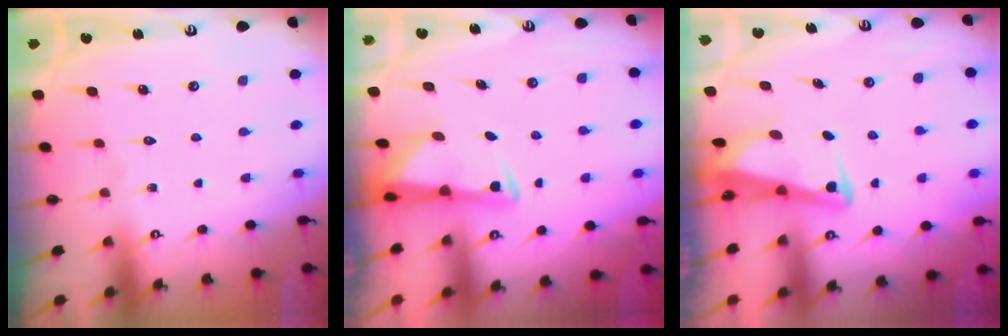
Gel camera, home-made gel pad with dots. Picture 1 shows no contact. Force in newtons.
{"total": 3.0, "press": 2.9, "slide": 0.6}
{"total": 4.0, "press": 3.8, "slide": 1.0}